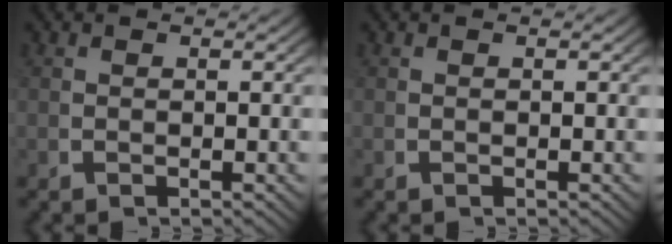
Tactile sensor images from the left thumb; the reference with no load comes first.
{"total": 0.0}